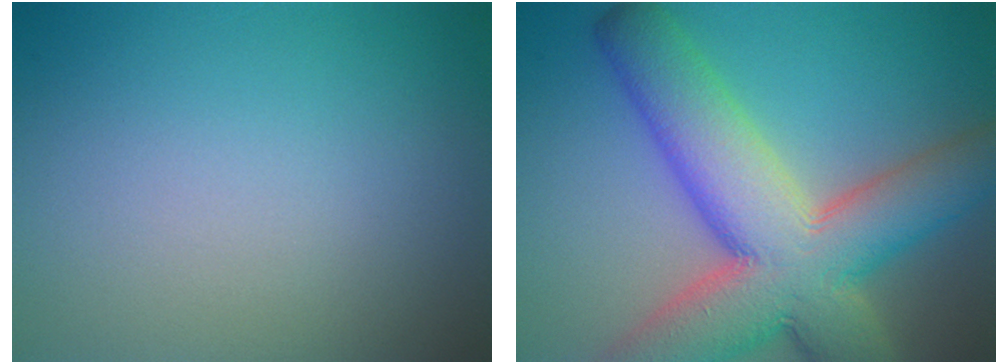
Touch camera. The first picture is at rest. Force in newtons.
{"total": 13.1, "press": 13.0, "slide": 0.8}